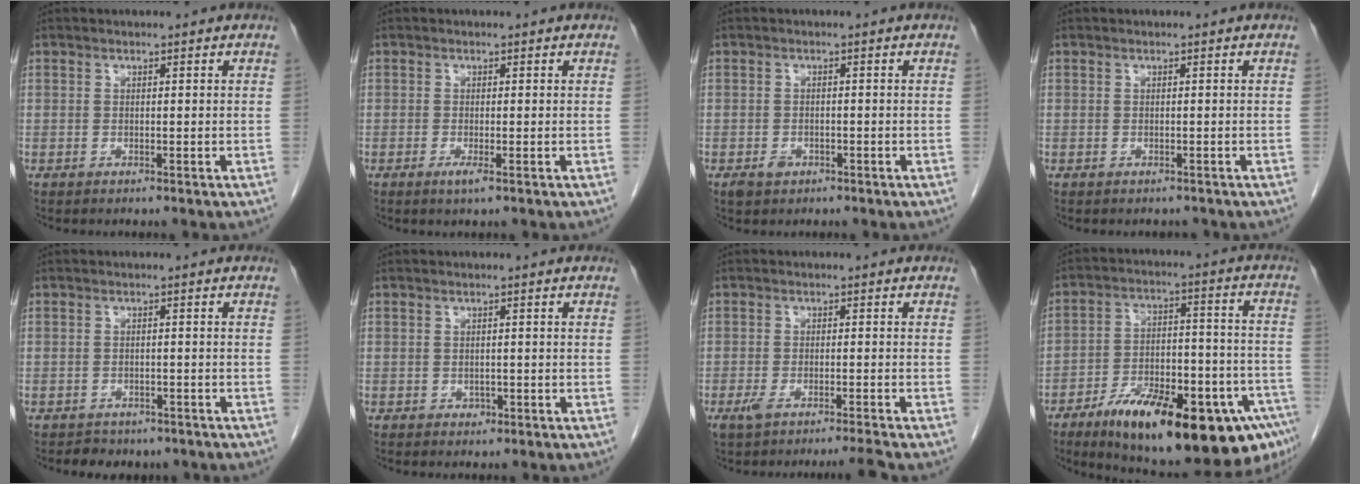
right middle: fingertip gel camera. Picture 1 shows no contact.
{"total": 1.5, "force": [-0.7, 0.0, 1.3], "torque": [-0.023, -0.004, -0.013]}
{"total": 1.9, "force": [-1.1, 1.3, 0.9], "torque": [-0.015, 0.002, -0.012]}
{"total": 1.2, "force": [-1.1, 0.6, 0.0], "torque": [-0.004, 0.001, -0.016]}
{"total": 3.9, "force": [-3.2, 2.3, 0.7], "torque": [-0.015, 0.006, -0.038]}
{"total": 0.9, "force": [-0.4, 0.7, 0.3], "torque": [-0.005, 0.002, -0.003]}
{"total": 4.4, "force": [-3.5, -0.6, 2.5], "torque": [-0.046, -0.004, -0.063]}
{"total": 24.2, "force": [-15.1, 6.0, 17.9], "torque": [-0.201, 0.018, -0.224]}